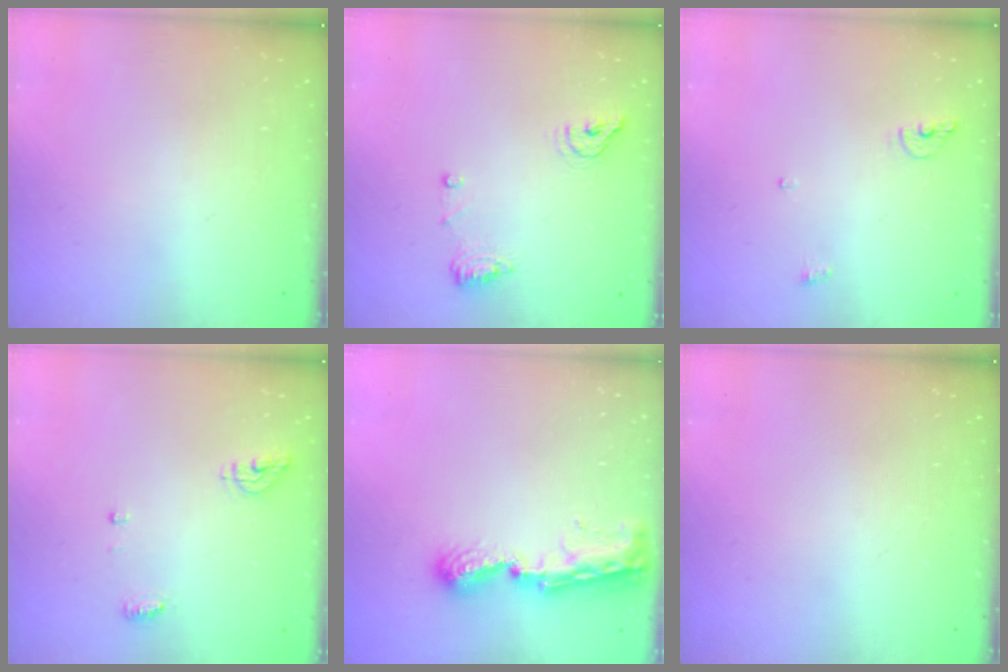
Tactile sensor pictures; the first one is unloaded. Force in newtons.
{"total": 8.2, "press": 8.1, "slide": 1.5}
{"total": 5.7, "press": 5.6, "slide": 1.2}
{"total": 9.0, "press": 5.9, "slide": 6.9}
{"total": 8.9, "press": 8.9, "slide": 0.9}
{"total": 0.0}